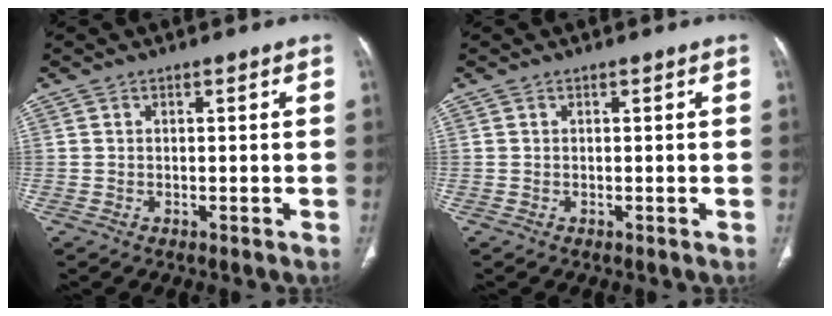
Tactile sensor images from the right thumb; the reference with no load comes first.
{"total": 0.0}